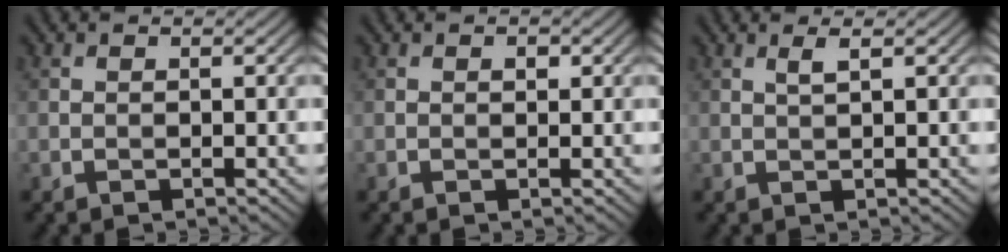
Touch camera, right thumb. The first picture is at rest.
{"total": 0.8, "force": [0.3, 0.5, 0.5], "torque": [-0.005, -0.003, 0.003]}
{"total": 1.3, "force": [0.6, 0.1, 1.1], "torque": [-0.027, 0.003, 0.011]}